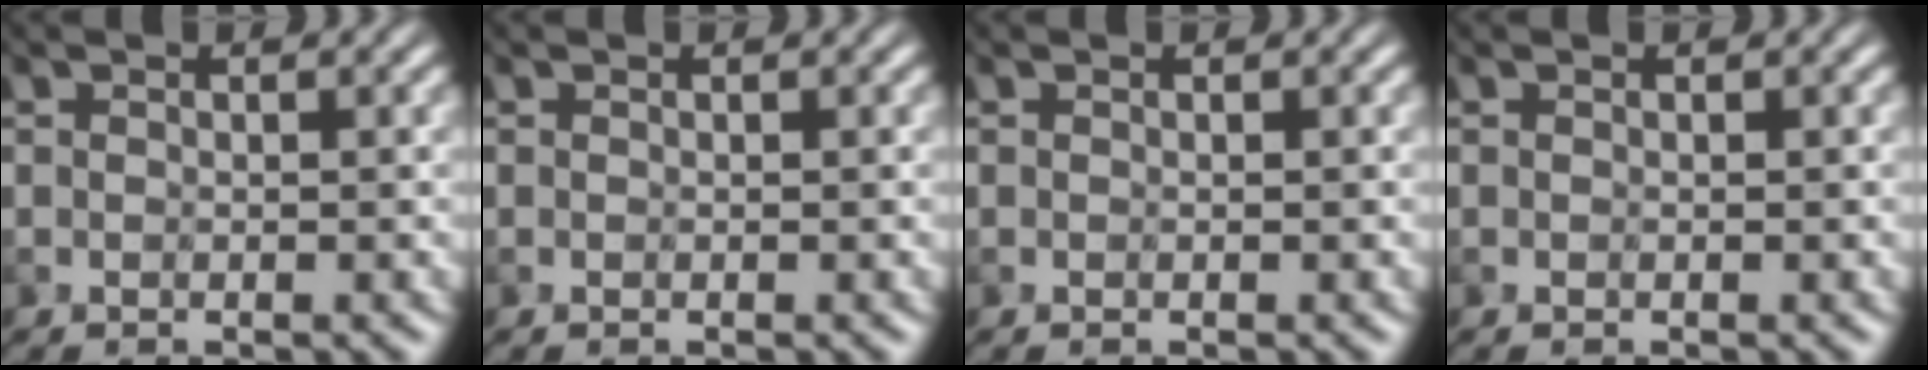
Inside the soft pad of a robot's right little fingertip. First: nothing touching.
{"total": 0.0}
{"total": 0.0}
{"total": 0.0}